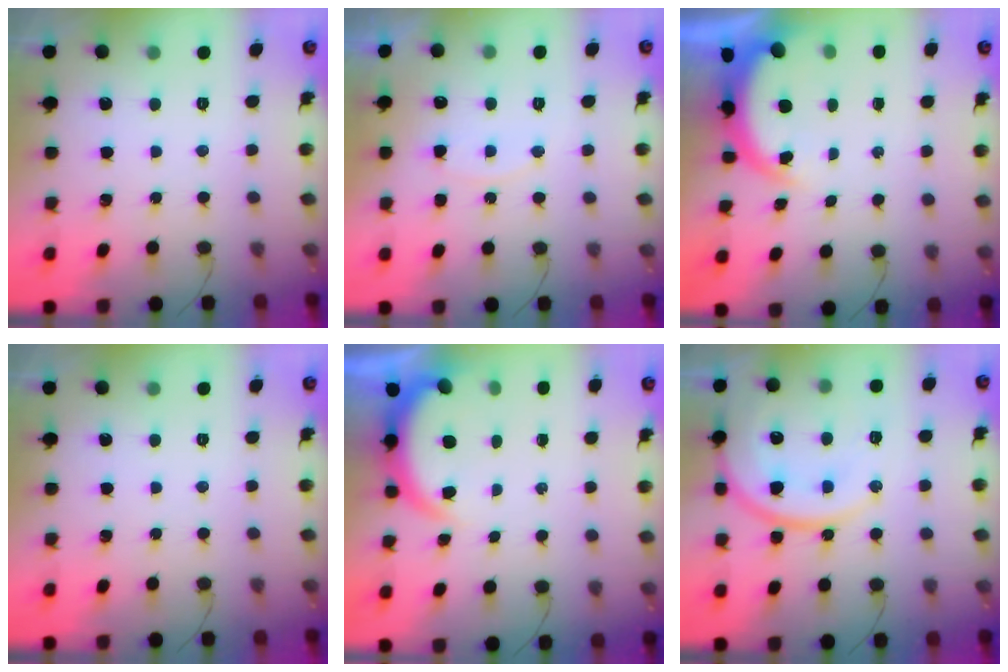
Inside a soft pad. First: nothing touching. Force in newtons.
{"total": 6.8, "press": 6.8, "slide": 0.4}
{"total": 4.7, "press": 4.6, "slide": 0.9}
{"total": 0.0}
{"total": 3.2, "press": 3.1, "slide": 0.5}
{"total": 17.5, "press": 17.2, "slide": 3.7}